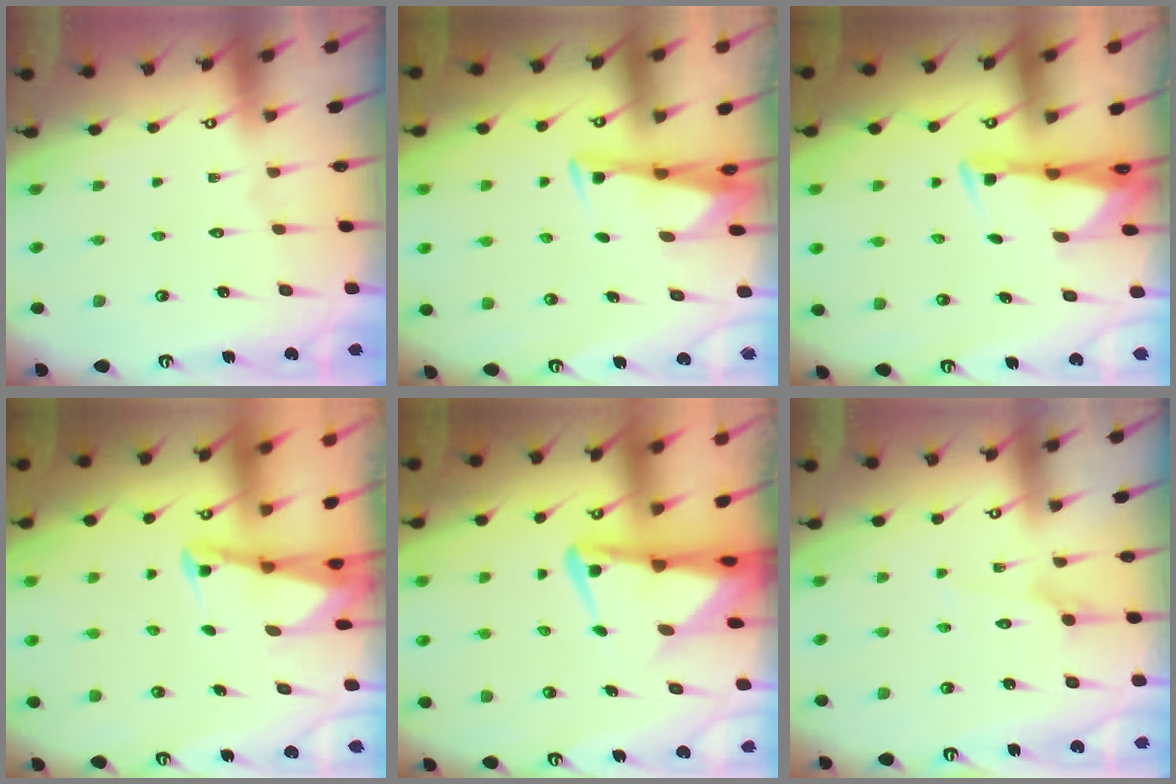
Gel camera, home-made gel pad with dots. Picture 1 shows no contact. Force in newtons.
{"total": 3.5, "press": 3.5, "slide": 0.3}
{"total": 3.2, "press": 3.1, "slide": 0.9}
{"total": 2.7, "press": 2.6, "slide": 0.6}
{"total": 5.1, "press": 5.0, "slide": 0.8}
{"total": 3.3, "press": 3.3, "slide": 0.3}